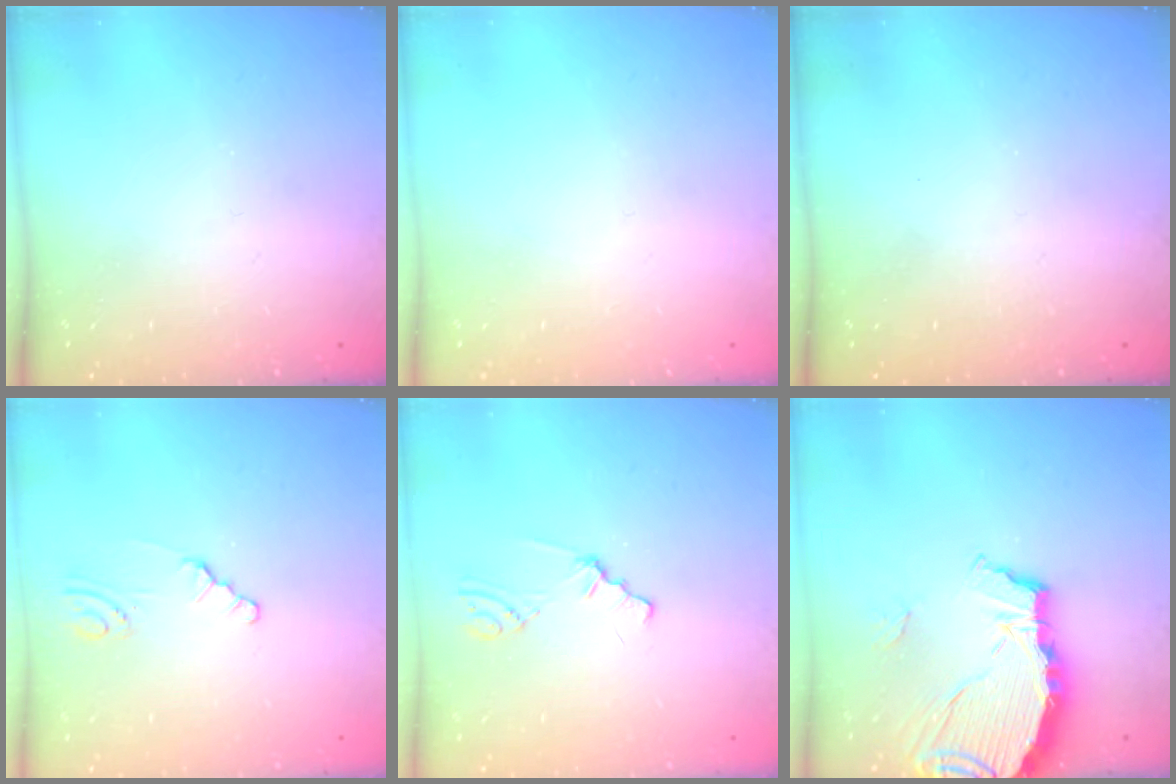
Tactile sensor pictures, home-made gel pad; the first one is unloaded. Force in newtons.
{"total": 0.0}
{"total": 0.0}
{"total": 1.2, "press": 1.2, "slide": 0.2}
{"total": 0.8, "press": 0.8, "slide": 0.2}
{"total": 8.7, "press": 8.7, "slide": 0.6}